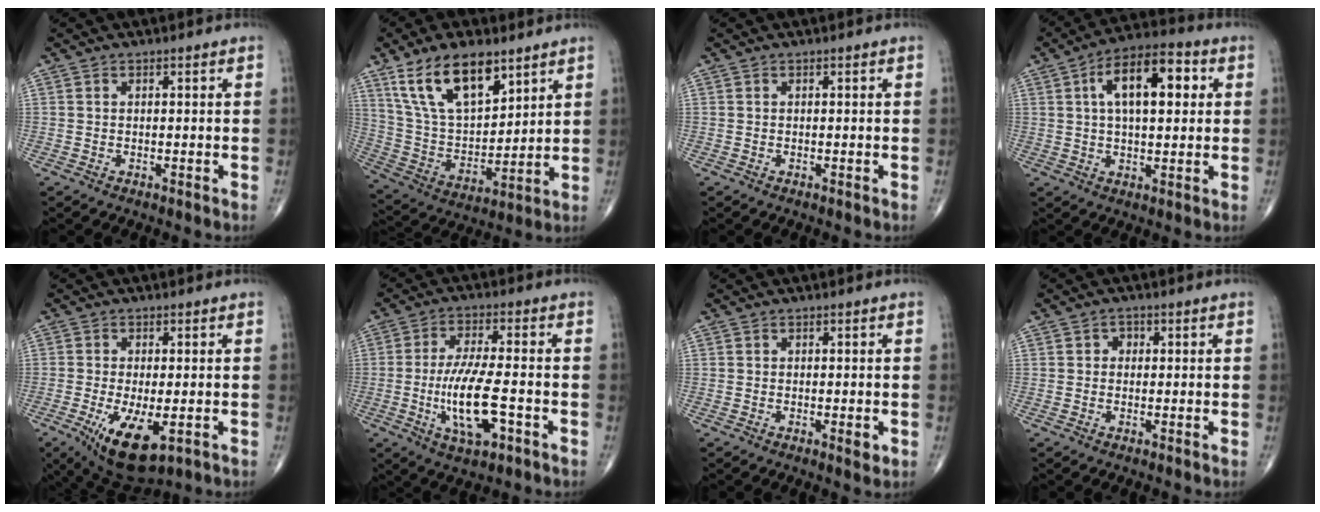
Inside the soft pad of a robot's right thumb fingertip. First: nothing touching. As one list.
[{"total": 17.3, "force": [10.4, 8.0, 11.2], "torque": [-0.174, -0.043, 0.208]}, {"total": 0.0}, {"total": 13.6, "force": [3.5, 6.4, 11.5], "torque": [-0.167, 0.015, 0.050]}, {"total": 10.7, "force": [-3.6, 4.1, 9.1], "torque": [-0.158, -0.021, -0.049]}, {"total": 11.5, "force": [-3.0, 3.5, 10.5], "torque": [-0.204, 0.007, -0.050]}, {"total": 1.6, "force": [-0.4, 0.5, 1.4], "torque": [-0.018, -0.003, -0.005]}, {"total": 1.5, "force": [0.2, 1.4, 0.7], "torque": [-0.001, 0.004, -0.002]}]